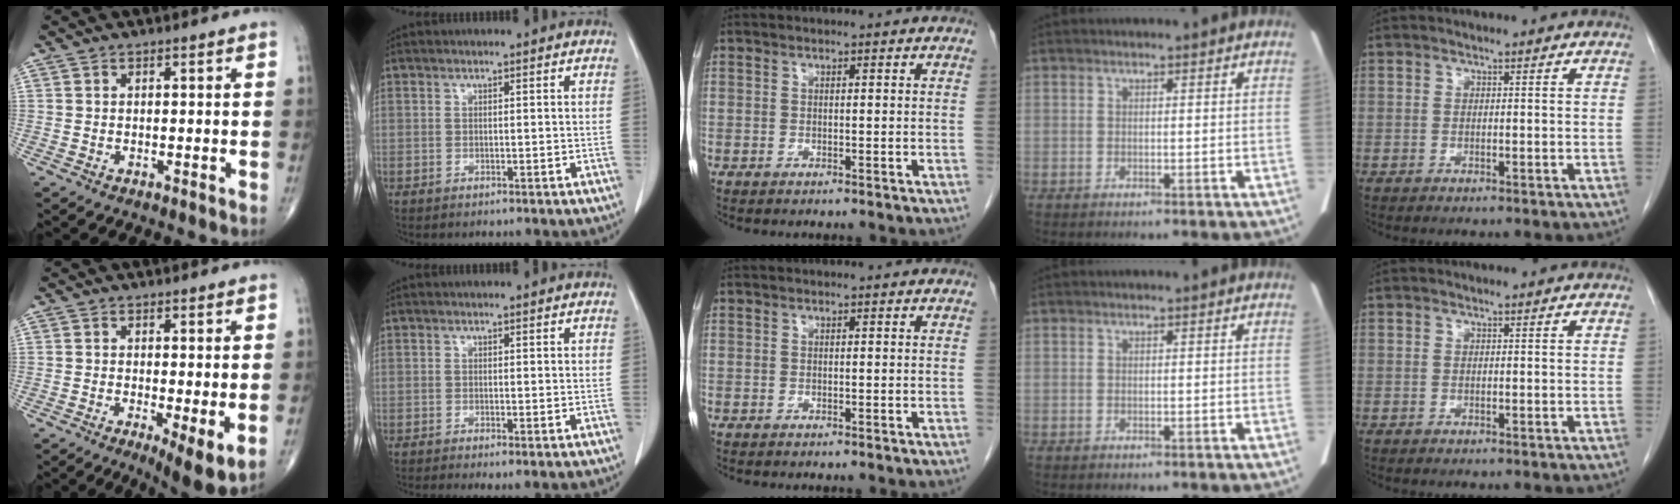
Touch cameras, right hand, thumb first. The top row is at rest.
{"thumb": {"total": 6.9, "force": [-1.2, 1.8, 6.5], "torque": [-0.104, -0.023, -0.020]}, "index": {"total": 2.0, "force": [-0.8, 0.5, 1.7], "torque": [-0.028, -0.006, -0.011]}}